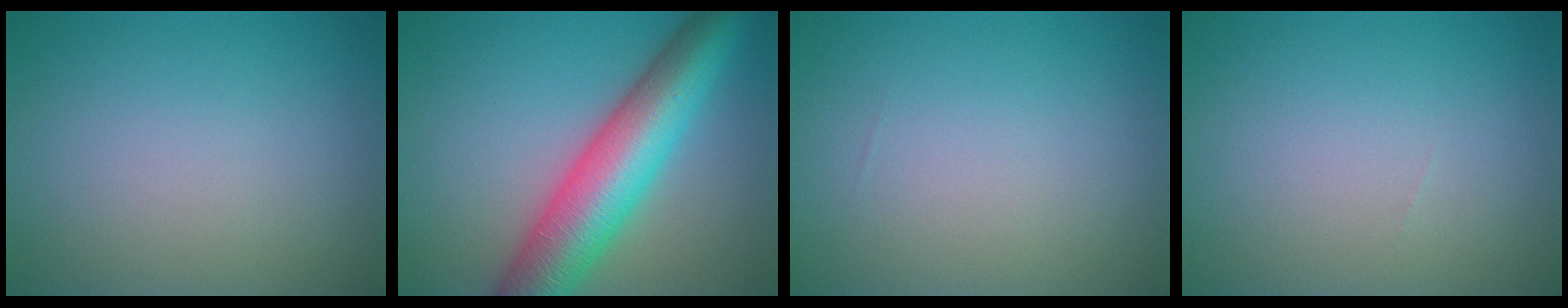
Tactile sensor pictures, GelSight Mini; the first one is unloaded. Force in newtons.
{"total": 9.9, "press": 9.9, "slide": 0.3}
{"total": 0.0}
{"total": 0.0}